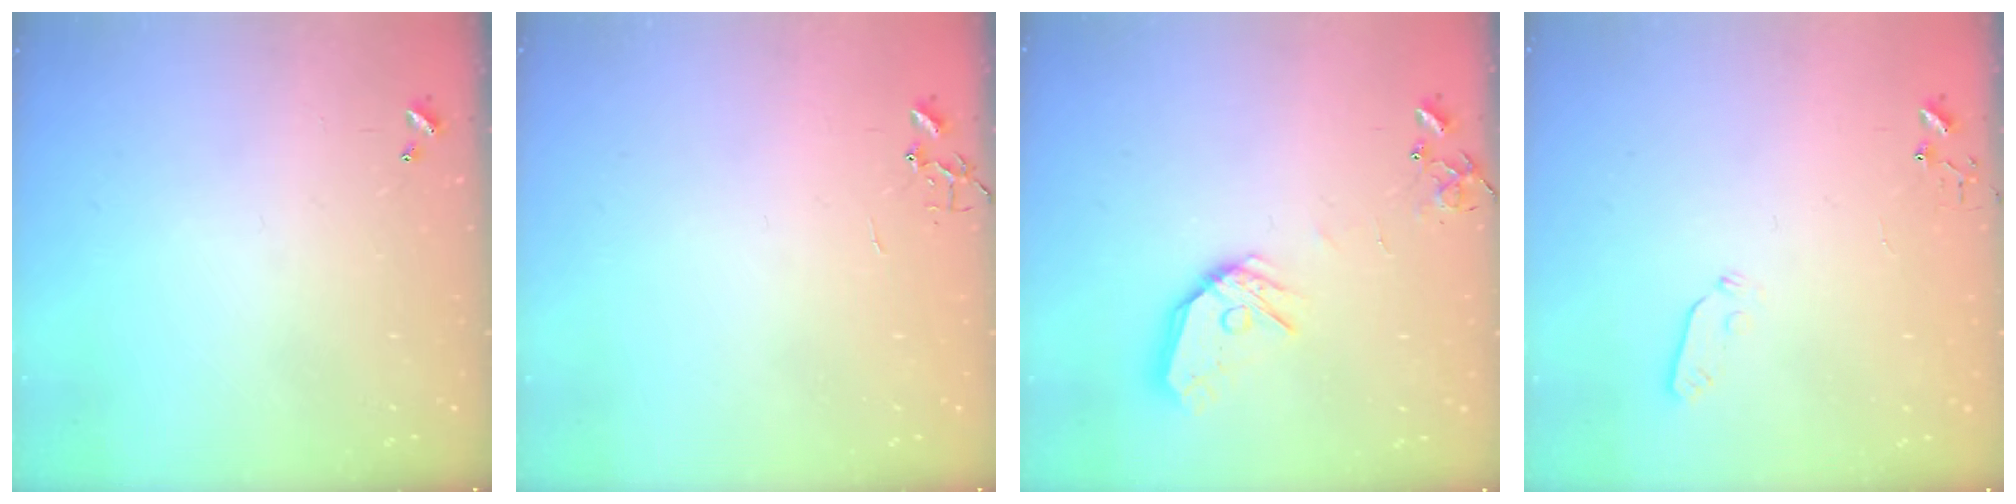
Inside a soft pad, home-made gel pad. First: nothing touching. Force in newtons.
{"total": 0.0}
{"total": 12.5, "press": 12.4, "slide": 0.9}
{"total": 3.7, "press": 3.6, "slide": 0.4}